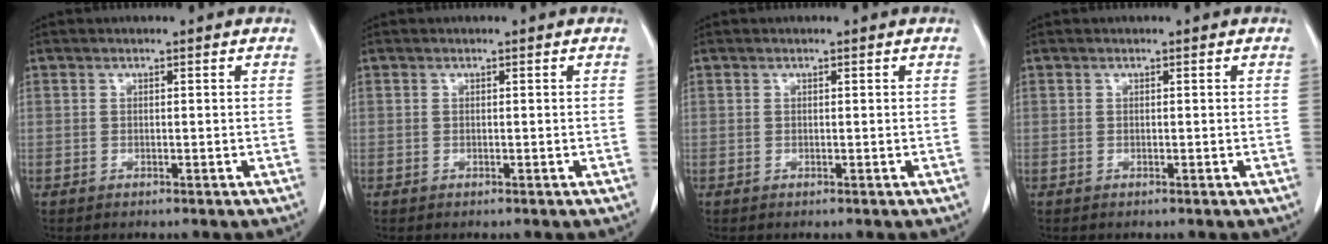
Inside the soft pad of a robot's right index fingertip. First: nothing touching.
{"total": 0.0}
{"total": 0.0}
{"total": 0.0}